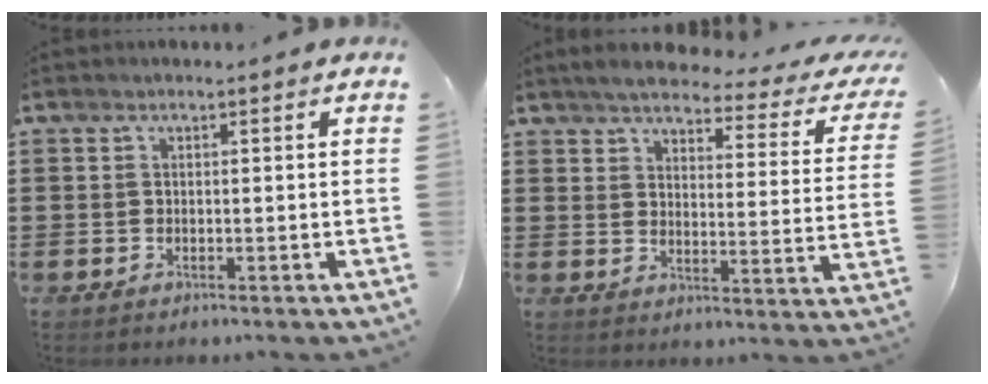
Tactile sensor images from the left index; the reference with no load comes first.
{"total": 4.2, "force": [3.6, 0.2, 2.0], "torque": [-0.061, -0.022, 0.056]}